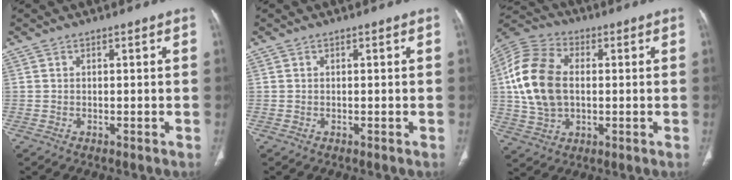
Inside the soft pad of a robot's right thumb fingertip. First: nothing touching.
{"total": 0.0}
{"total": 16.0, "force": [1.1, 10.5, 12.1], "torque": [-0.243, 0.016, 0.018]}